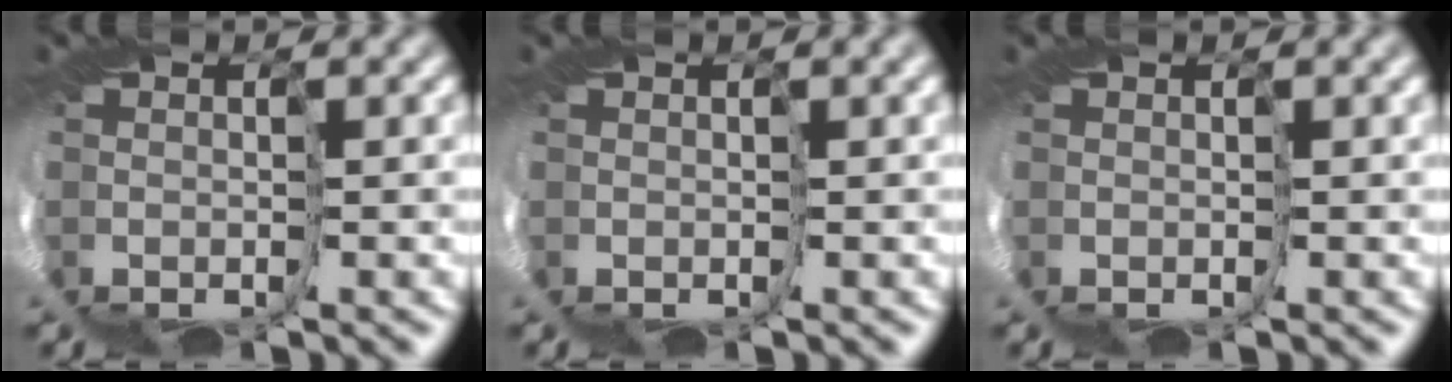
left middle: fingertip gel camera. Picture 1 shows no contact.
{"total": 1.0, "force": [0.4, -0.2, 0.9], "torque": [-0.016, 0.002, 0.013]}
{"total": 0.7, "force": [0.4, -0.4, 0.4], "torque": [-0.006, 0.002, 0.009]}